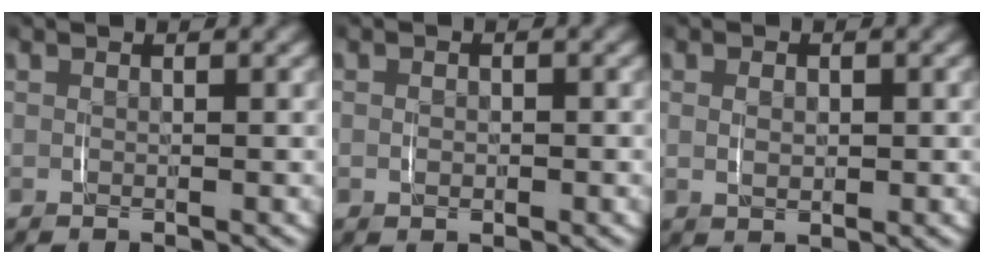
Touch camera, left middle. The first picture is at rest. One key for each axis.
{"total": 1.0, "fx": -0.2, "fy": 0.7, "fz": 0.7, "tx": -0.010, "ty": -0.002, "tz": 0.000}
{"total": 1.5, "fx": 0.2, "fy": 0.9, "fz": 1.1, "tx": -0.018, "ty": -0.005, "tz": 0.010}